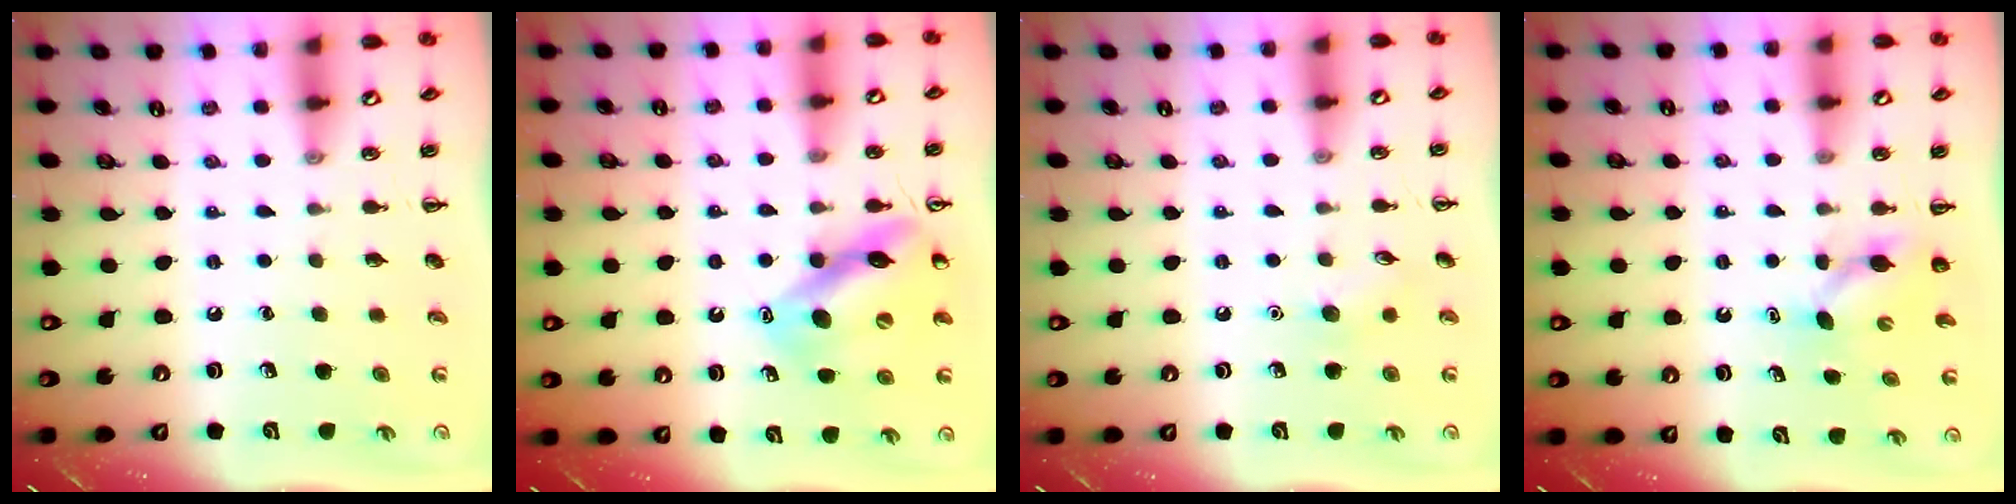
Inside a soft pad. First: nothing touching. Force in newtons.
{"total": 12.1, "press": 11.6, "slide": 3.3}
{"total": 5.5, "press": 5.4, "slide": 1.3}
{"total": 4.0, "press": 3.9, "slide": 1.1}